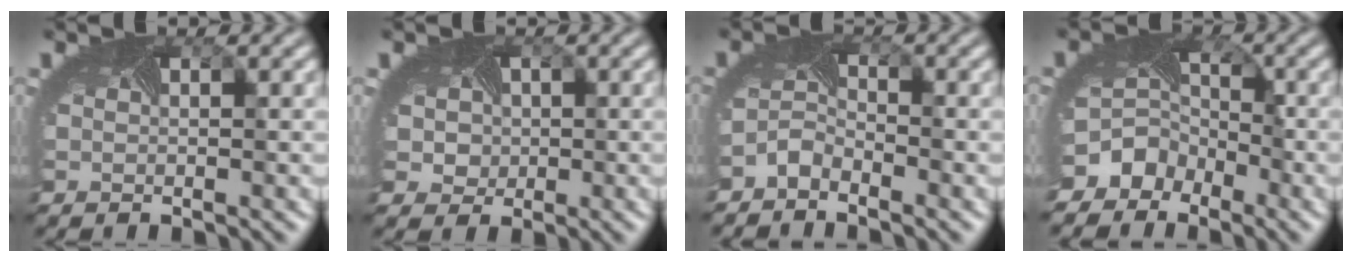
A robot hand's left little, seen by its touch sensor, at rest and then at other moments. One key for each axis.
{"total": 4.4, "fx": 0.8, "fy": 3.8, "fz": 2.1, "tx": -0.030, "ty": 0.015, "tz": -0.009}
{"total": 2.1, "fx": -2.0, "fy": 0.6, "fz": 0.3, "tx": -0.019, "ty": 0.000, "tz": -0.045}
{"total": 6.9, "fx": -4.4, "fy": 5.2, "fz": 1.2, "tx": -0.018, "ty": -0.011, "tz": -0.072}